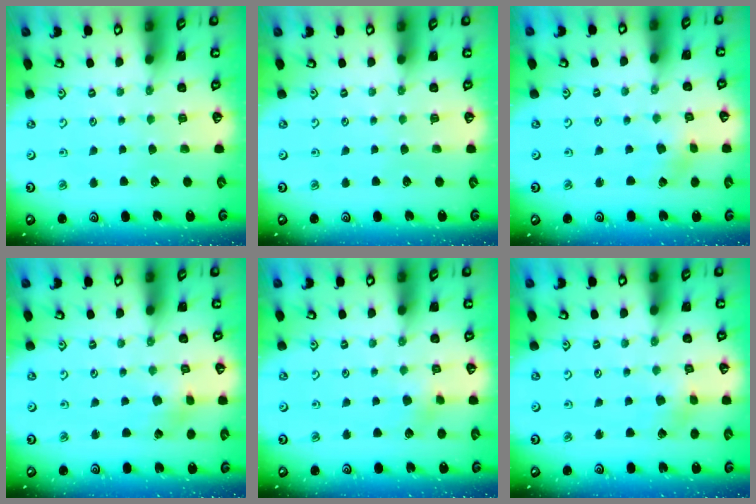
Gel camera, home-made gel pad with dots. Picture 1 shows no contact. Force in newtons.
{"total": 0.0}
{"total": 1.8, "press": 1.7, "slide": 0.3}
{"total": 2.5, "press": 2.4, "slide": 0.4}
{"total": 3.2, "press": 3.1, "slide": 0.8}
{"total": 3.2, "press": 3.2, "slide": 0.2}